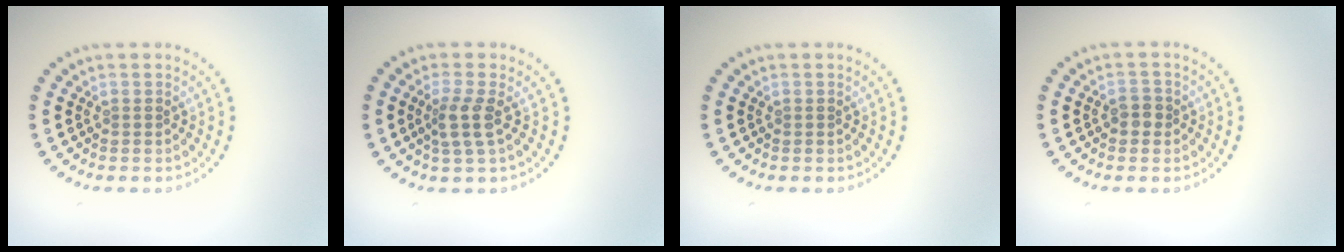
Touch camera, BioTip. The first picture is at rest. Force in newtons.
{"total": 2.4, "press": 2.0, "slide": 1.4}
{"total": 0.0}
{"total": 1.4, "press": 1.4, "slide": 0.2}